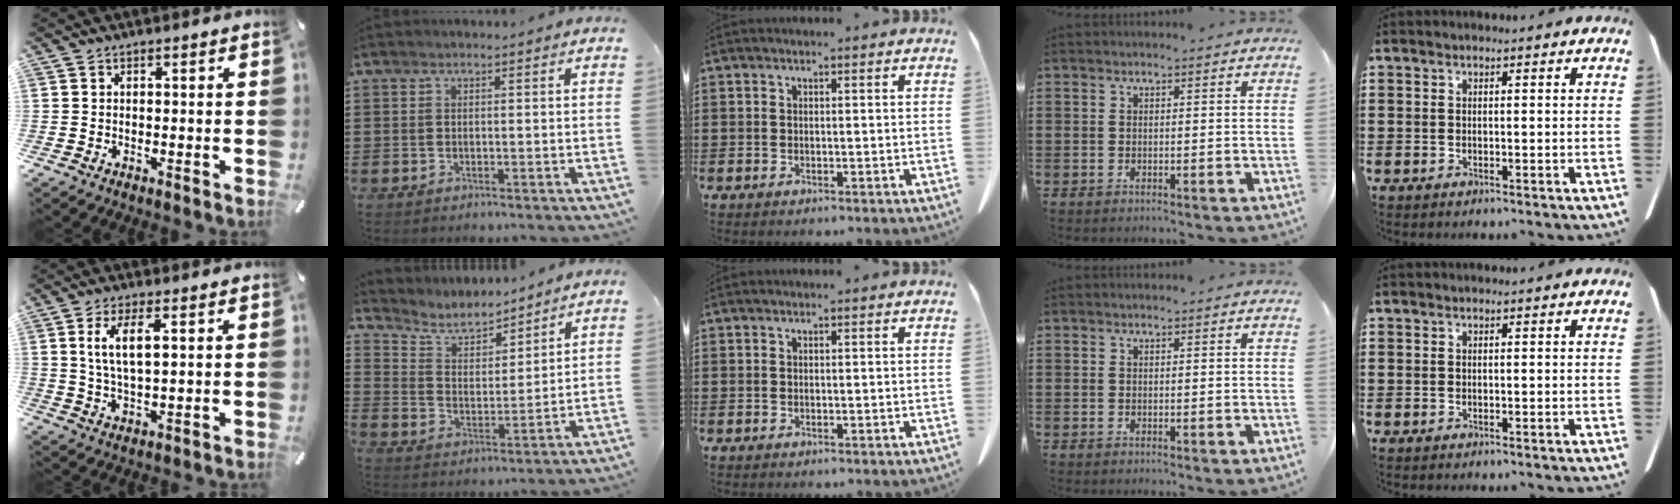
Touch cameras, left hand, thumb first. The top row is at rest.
{"thumb": {"total": 8.0, "force": [2.4, 2.9, 7.0], "torque": [-0.142, 0.001, 0.037]}, "index": {"total": 5.6, "force": [5.1, 1.7, 1.6], "torque": [-0.059, -0.027, 0.086]}}